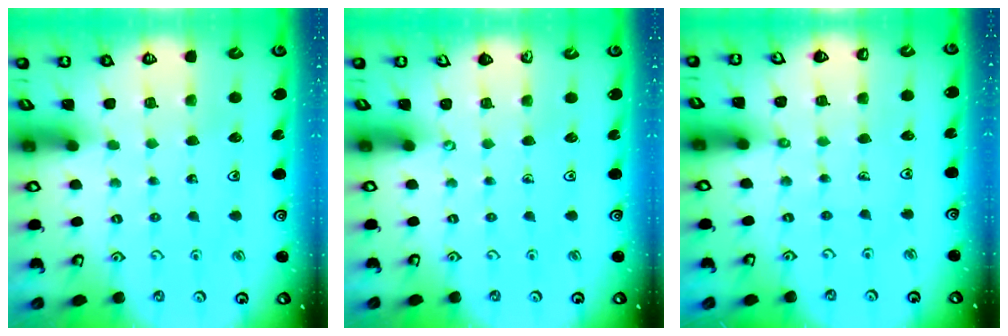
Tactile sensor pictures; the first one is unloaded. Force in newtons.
{"total": 0.0}
{"total": 1.3, "press": 1.2, "slide": 0.3}